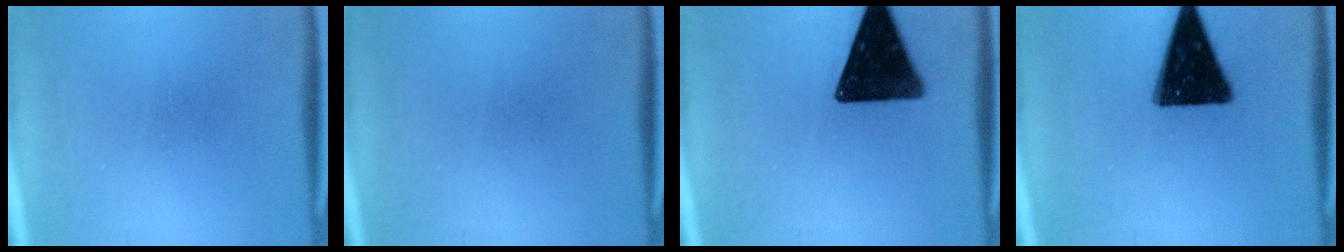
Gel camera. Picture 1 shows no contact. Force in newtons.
{"total": 0.0}
{"total": 17.1}
{"total": 17.2}